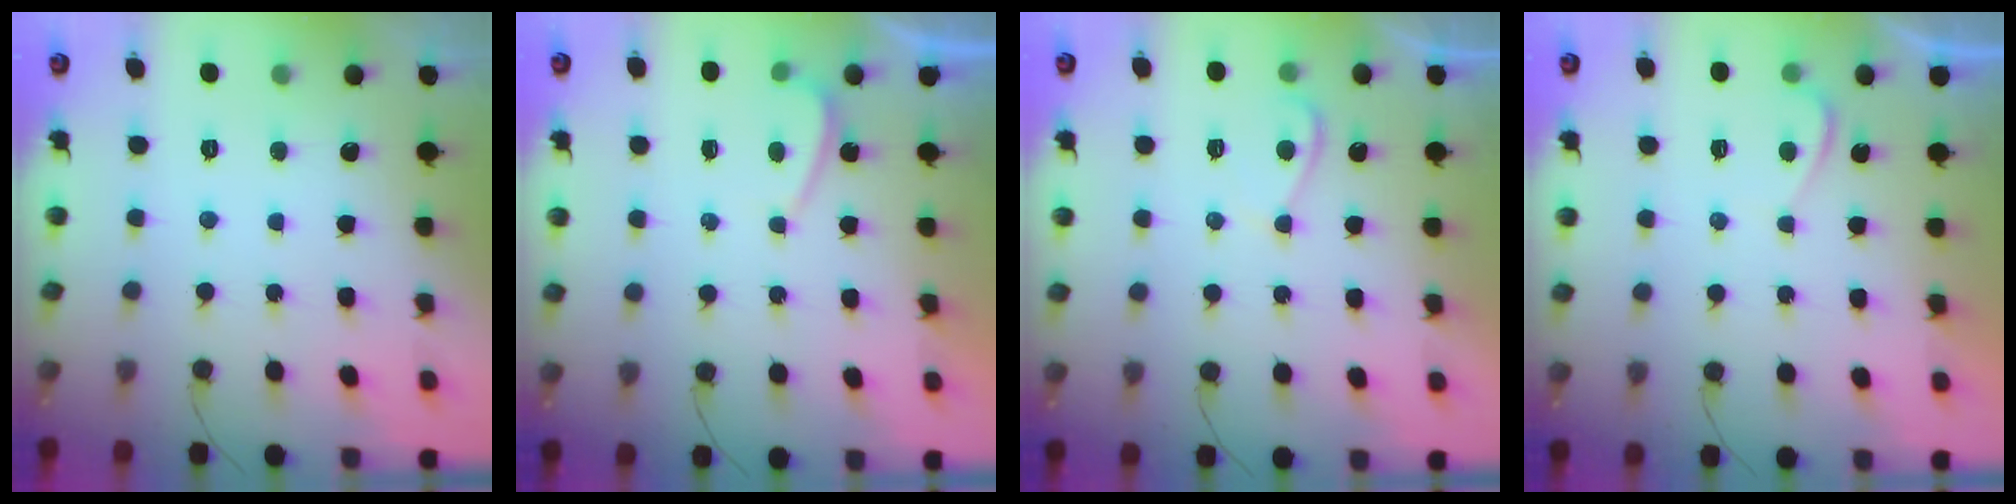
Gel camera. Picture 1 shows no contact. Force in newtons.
{"total": 0.6, "press": 0.4, "slide": 0.5}
{"total": 3.8, "press": 3.7, "slide": 0.7}
{"total": 0.7, "press": 0.6, "slide": 0.4}